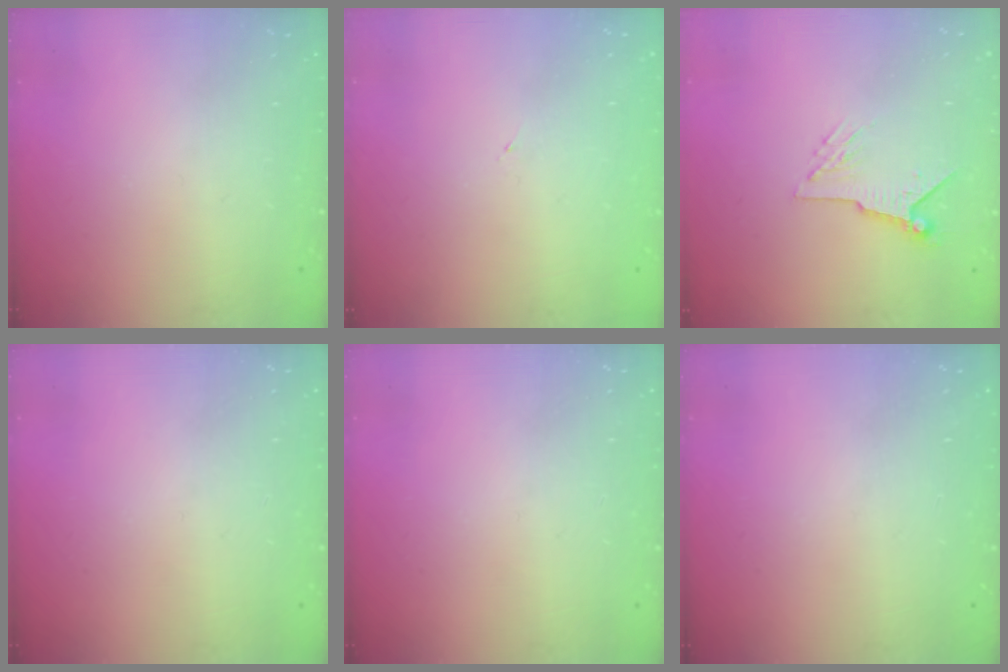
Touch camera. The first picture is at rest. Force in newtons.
{"total": 1.9, "press": 1.9, "slide": 0.1}
{"total": 8.0, "press": 7.9, "slide": 1.2}
{"total": 0.0}
{"total": 0.0}
{"total": 0.0}